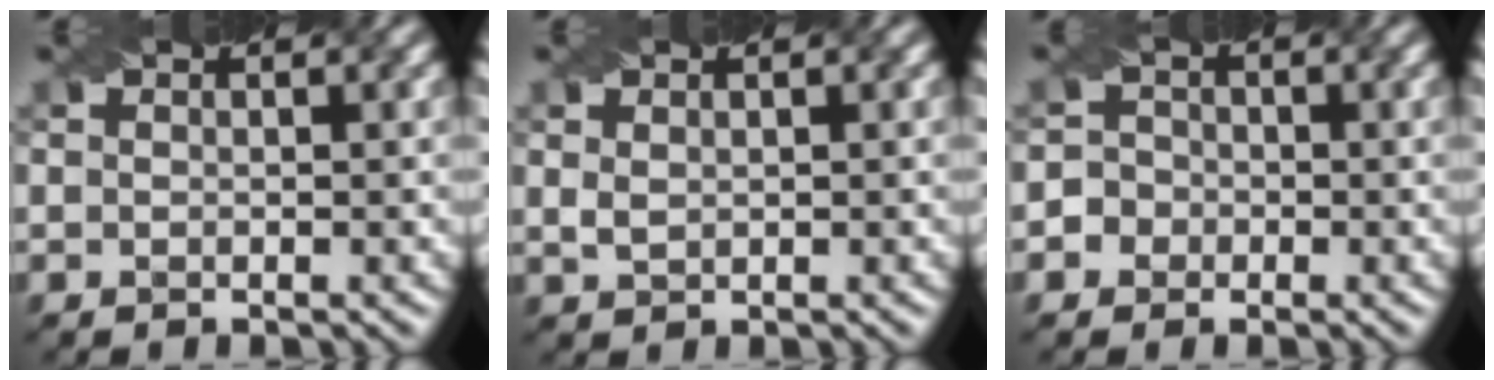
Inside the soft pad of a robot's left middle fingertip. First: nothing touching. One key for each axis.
{"total": 1.1, "fx": 0.4, "fy": 0.8, "fz": 0.7, "tx": -0.018, "ty": 0.002, "tz": 0.011}
{"total": 2.8, "fx": -1.2, "fy": 2.6, "fz": 0.2, "tx": 0.020, "ty": 0.014, "tz": -0.036}